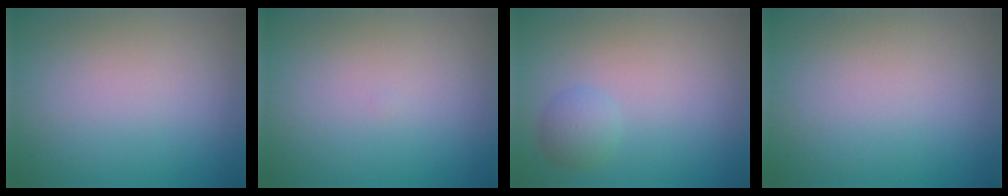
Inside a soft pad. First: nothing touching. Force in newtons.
{"total": 0.0}
{"total": 1.6, "press": 1.6, "slide": 0.1}
{"total": 0.0}